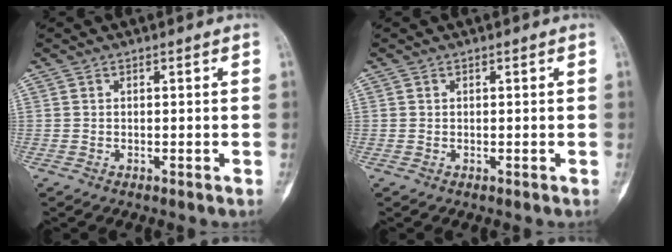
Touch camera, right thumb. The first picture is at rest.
{"total": 0.0}